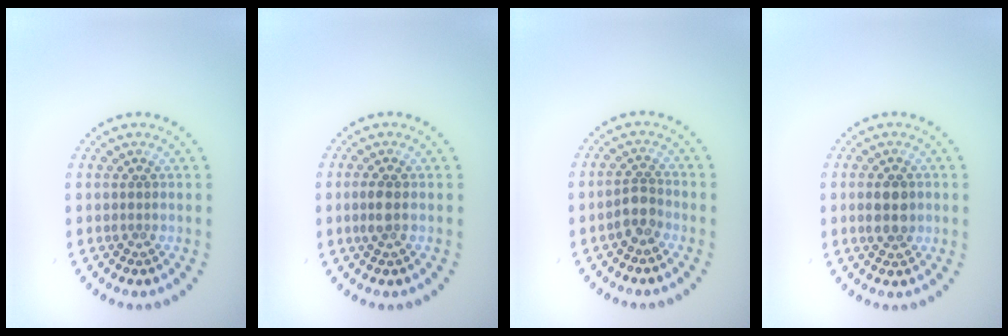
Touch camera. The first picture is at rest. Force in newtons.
{"total": 1.5, "press": 1.4, "slide": 0.4}
{"total": 2.0, "press": 1.6, "slide": 1.1}
{"total": 2.8, "press": 2.8, "slide": 0.1}